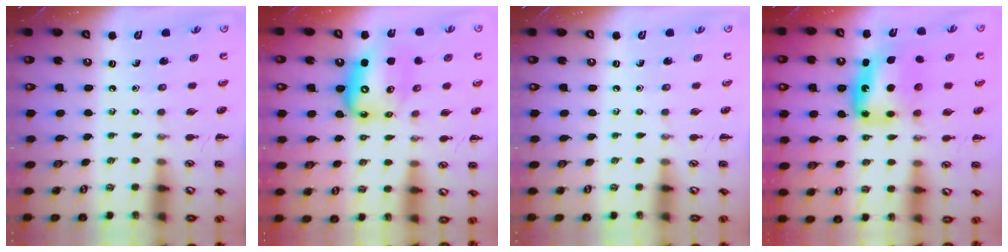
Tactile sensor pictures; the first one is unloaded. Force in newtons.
{"total": 12.4, "press": 11.9, "slide": 3.3}
{"total": 0.0}
{"total": 11.5, "press": 11.0, "slide": 3.1}